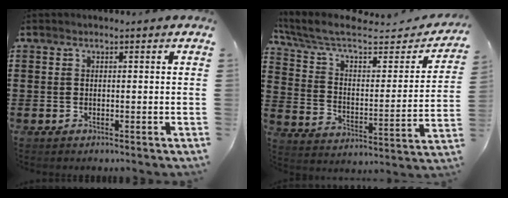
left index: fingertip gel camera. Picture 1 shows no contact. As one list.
[{"total": 7.9, "force": [5.8, 2.1, 4.9], "torque": [-0.117, -0.038, 0.097]}]